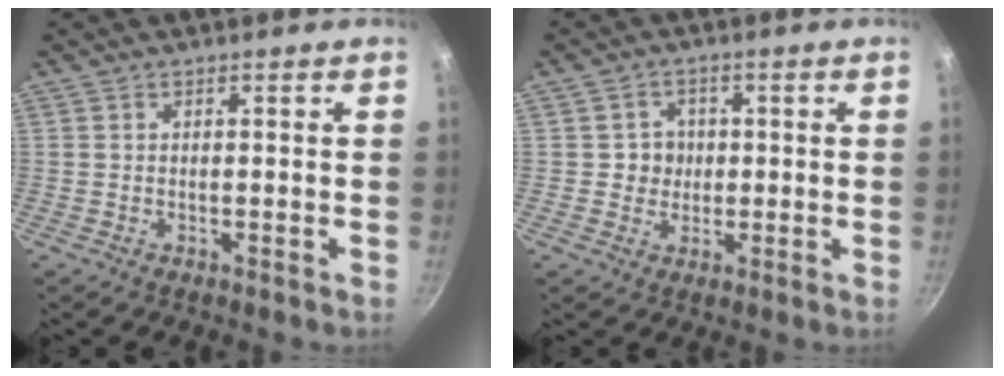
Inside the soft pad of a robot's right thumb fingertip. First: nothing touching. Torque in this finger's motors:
{"motor_torque": [0.57, 0.54, 0.34, 0.12, -0.02]}